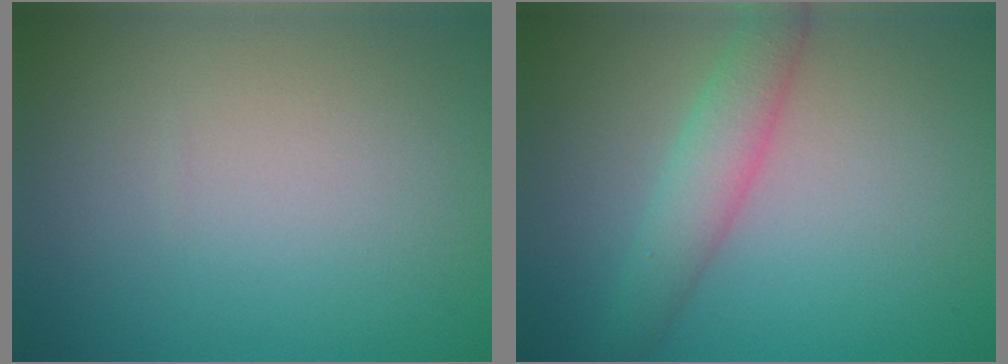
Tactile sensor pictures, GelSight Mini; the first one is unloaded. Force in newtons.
{"total": 3.3, "press": 3.3, "slide": 0.1}